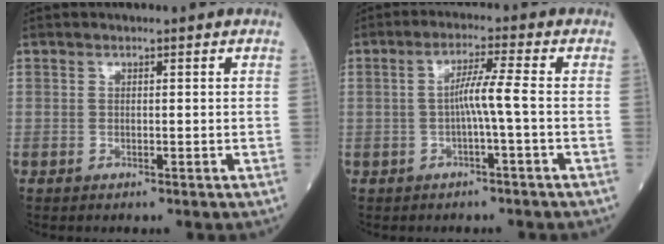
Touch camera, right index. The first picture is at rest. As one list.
[{"total": 4.2, "force": [-0.7, -0.8, 4.1], "torque": [-0.076, 0.010, -0.010]}]